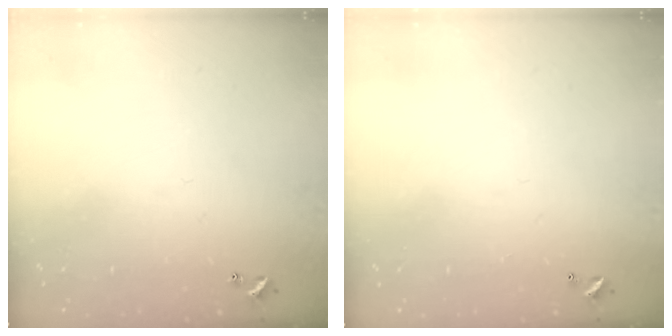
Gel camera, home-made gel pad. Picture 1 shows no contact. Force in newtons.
{"total": 2.8, "press": 2.8, "slide": 0.1}